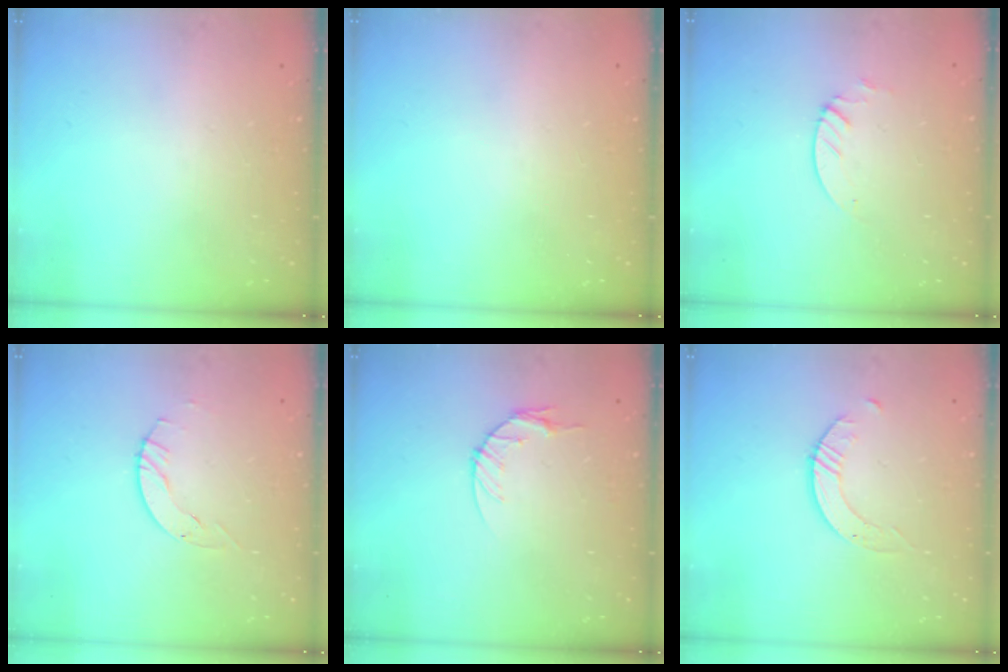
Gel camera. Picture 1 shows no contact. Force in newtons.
{"total": 0.0}
{"total": 2.1, "press": 2.1, "slide": 0.2}
{"total": 3.1, "press": 3.1, "slide": 0.4}
{"total": 4.6, "press": 4.6, "slide": 0.6}
{"total": 1.7, "press": 1.7, "slide": 0.2}